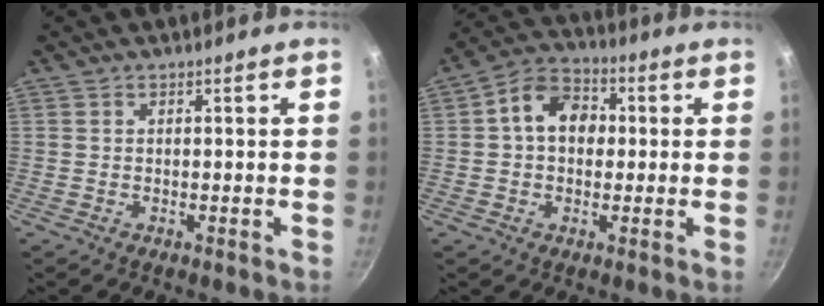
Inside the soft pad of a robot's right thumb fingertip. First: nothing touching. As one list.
[{"total": 10.1, "force": [1.1, 7.6, 6.5], "torque": [-0.073, 0.025, -0.001]}]